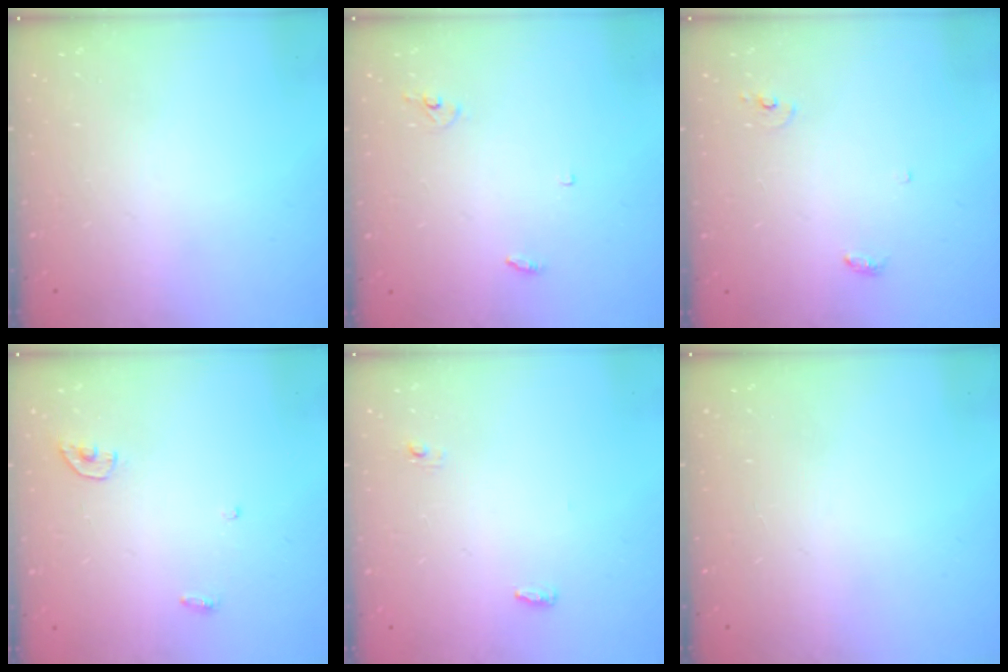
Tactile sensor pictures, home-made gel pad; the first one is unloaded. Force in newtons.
{"total": 2.9, "press": 2.9, "slide": 0.2}
{"total": 3.4, "press": 3.4, "slide": 0.2}
{"total": 3.8, "press": 3.8, "slide": 0.3}
{"total": 3.6, "press": 3.4, "slide": 1.0}
{"total": 0.0}